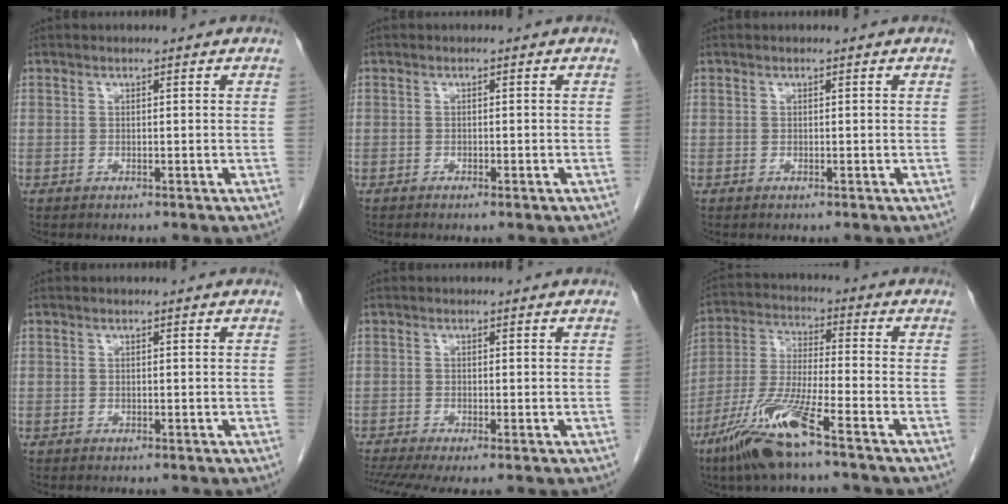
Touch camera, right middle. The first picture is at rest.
{"total": 1.0, "force": [-0.7, 0.1, 0.7], "torque": [-0.015, -0.001, -0.009]}
{"total": 0.0}
{"total": 0.0}
{"total": 5.1, "force": [-3.6, 0.7, 3.5], "torque": [-0.062, -0.009, -0.066]}
{"total": 12.0, "force": [-7.5, 0.4, 9.4], "torque": [-0.202, -0.029, -0.151]}